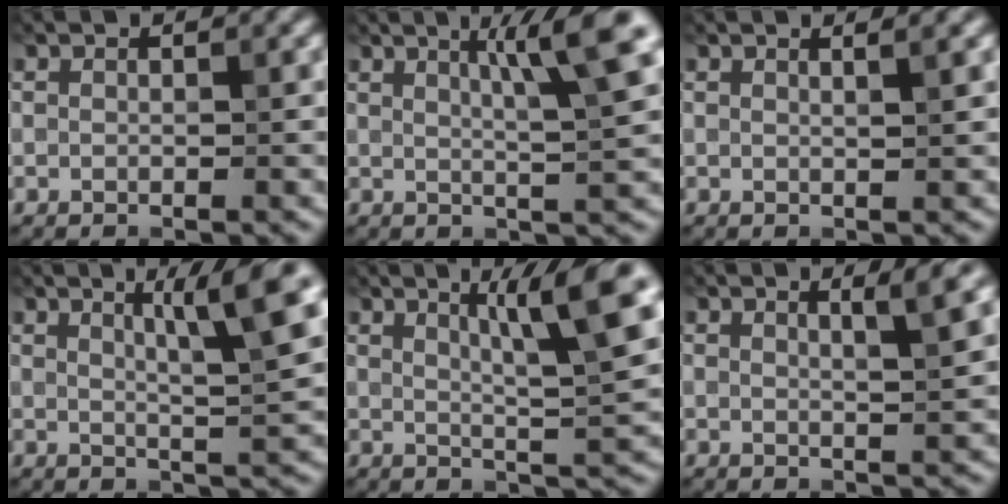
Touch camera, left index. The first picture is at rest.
{"total": 6.9, "force": [2.7, 1.1, 6.2], "torque": [-0.076, 0.014, 0.042]}
{"total": 1.6, "force": [0.9, 0.6, 1.2], "torque": [-0.005, 0.002, 0.003]}
{"total": 6.6, "force": [2.8, 1.0, 5.9], "torque": [-0.074, 0.010, 0.045]}
{"total": 7.6, "force": [3.1, 1.2, 6.9], "torque": [-0.090, 0.012, 0.053]}
{"total": 2.9, "force": [1.5, 0.6, 2.4], "torque": [-0.020, 0.006, 0.019]}